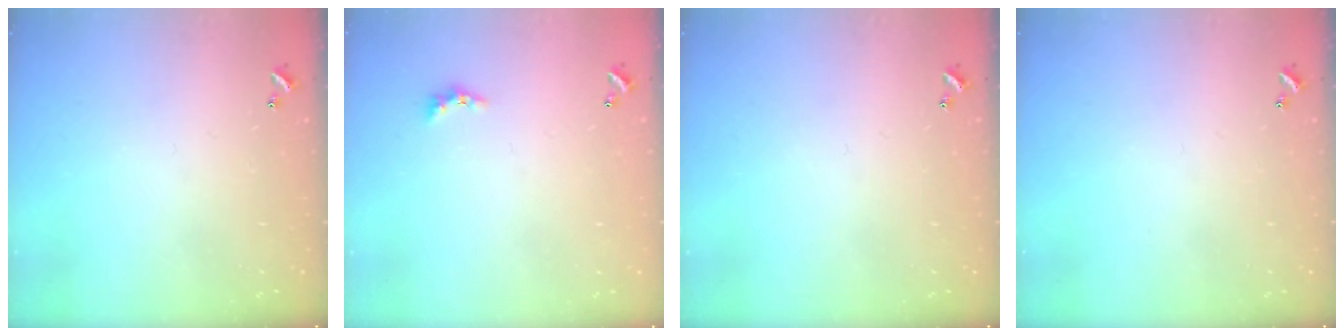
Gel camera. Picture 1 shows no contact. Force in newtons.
{"total": 2.7, "press": 2.6, "slide": 0.6}
{"total": 0.0}
{"total": 0.0}